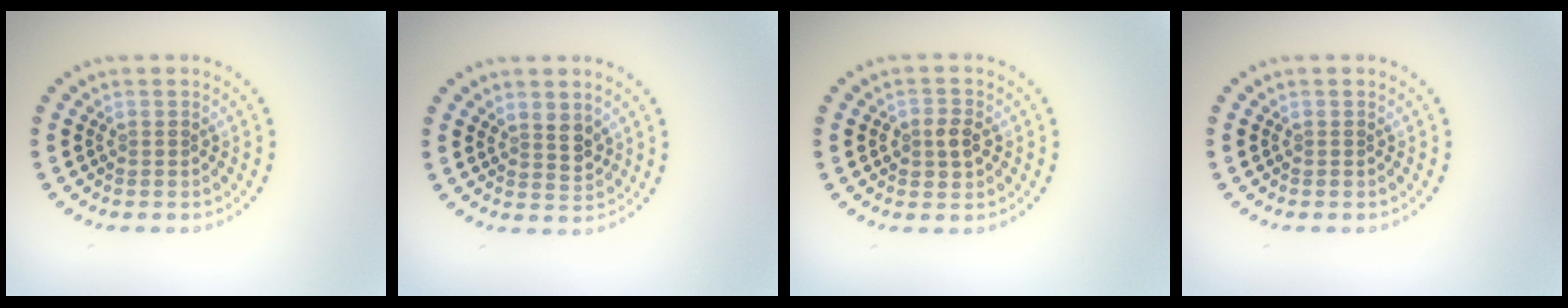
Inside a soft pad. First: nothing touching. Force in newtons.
{"total": 2.0, "press": 1.8, "slide": 0.9}
{"total": 2.0, "press": 2.0, "slide": 0.2}
{"total": 0.0}